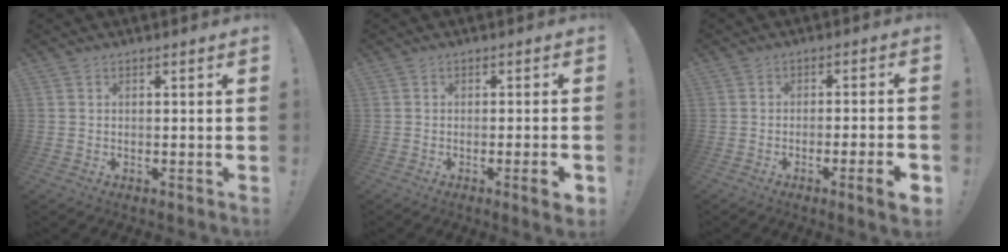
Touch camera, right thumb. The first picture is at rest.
{"total": 4.6, "force": [-1.7, 0.1, 4.3], "torque": [-0.072, 0.001, -0.023]}
{"total": 6.9, "force": [-3.1, 0.3, 6.1], "torque": [-0.098, 0.009, -0.045]}